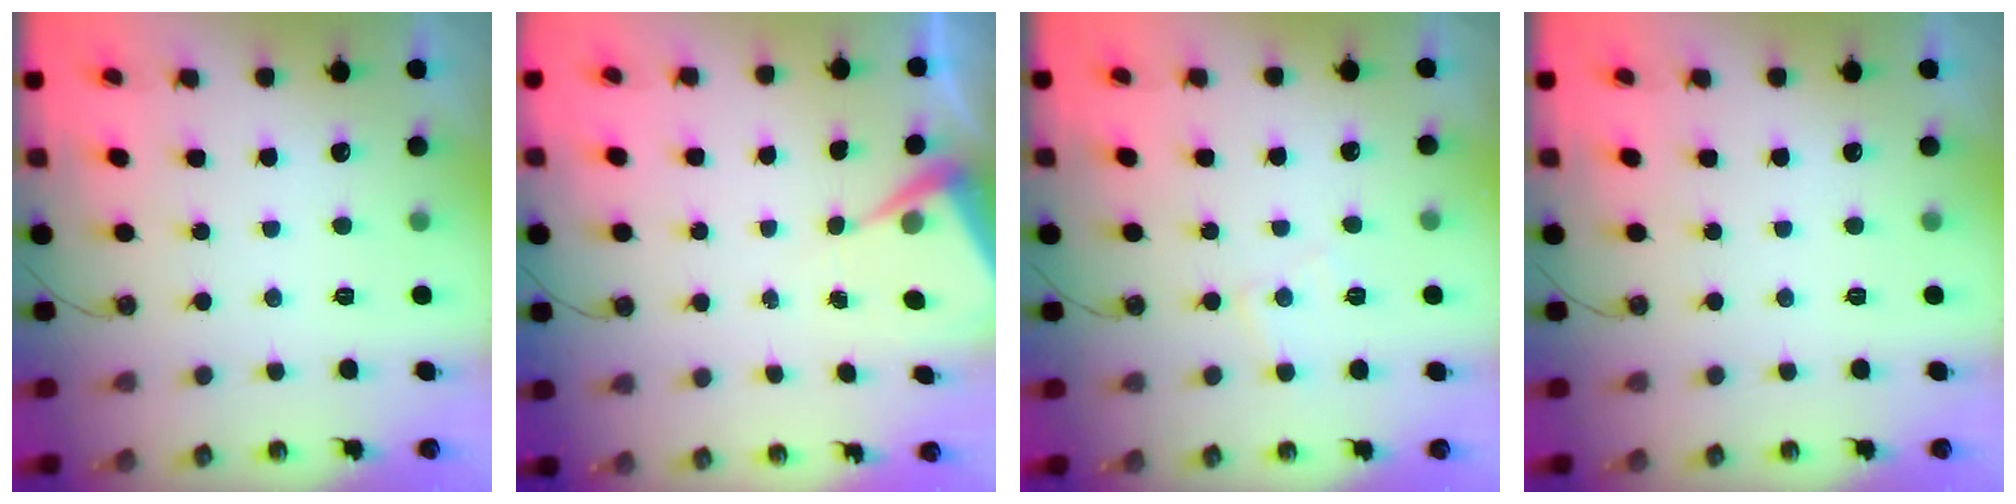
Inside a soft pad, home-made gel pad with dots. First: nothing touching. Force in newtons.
{"total": 6.0, "press": 5.9, "slide": 0.8}
{"total": 5.2, "press": 5.1, "slide": 0.7}
{"total": 0.0}